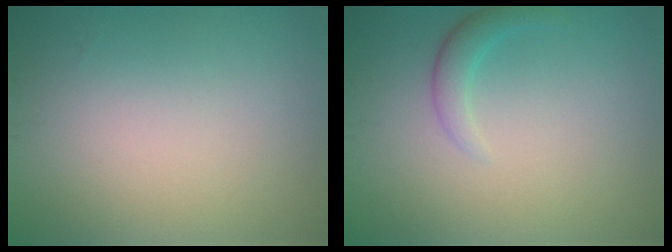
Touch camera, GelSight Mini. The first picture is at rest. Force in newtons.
{"total": 1.8, "press": 1.8, "slide": 0.1}